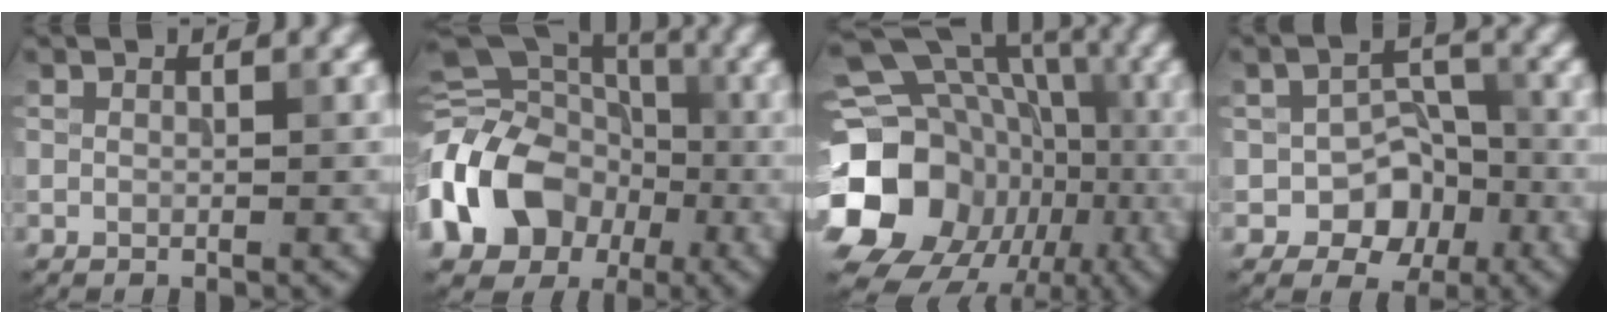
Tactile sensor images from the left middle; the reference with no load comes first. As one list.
[{"total": 13.9, "force": [-4.3, 10.5, 7.9], "torque": [-0.165, 0.002, -0.095]}, {"total": 20.8, "force": [-4.8, 17.9, 9.4], "torque": [-0.174, -0.009, -0.109]}, {"total": 5.5, "force": [-2.2, 4.0, 3.2], "torque": [-0.034, -0.003, -0.039]}]